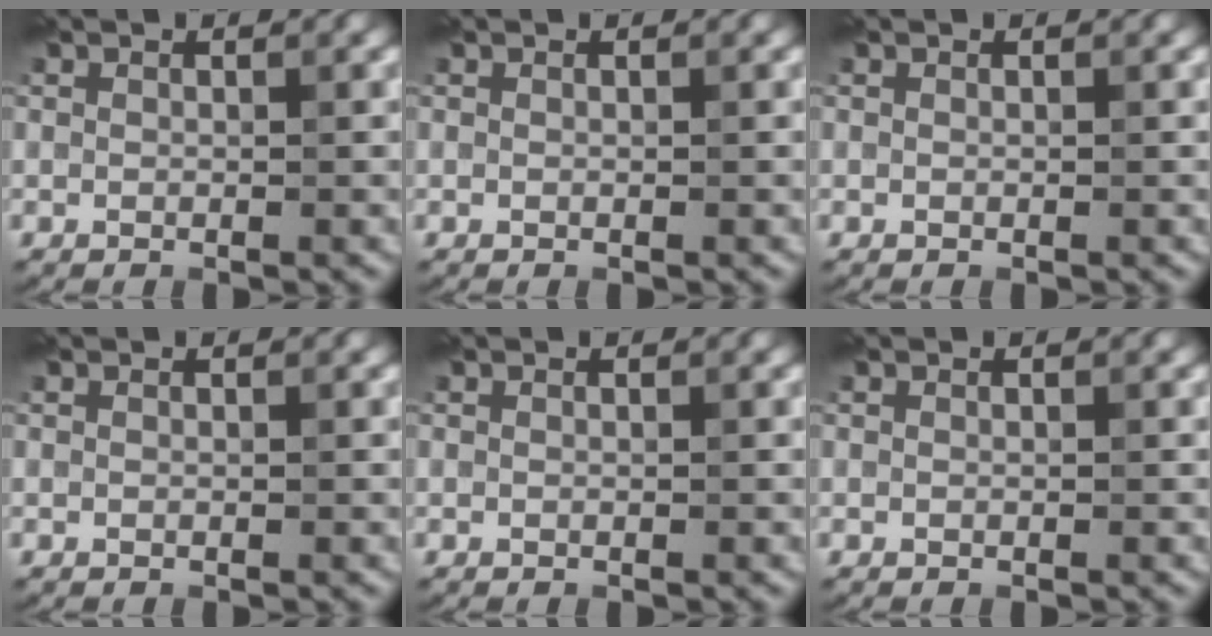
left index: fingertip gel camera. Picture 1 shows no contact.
{"total": 0.0}
{"total": 0.0}
{"total": 0.0}
{"total": 0.0}
{"total": 0.0}